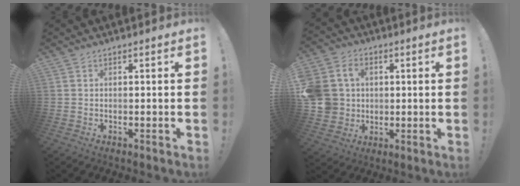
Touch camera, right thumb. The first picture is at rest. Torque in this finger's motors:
{"motor_torque": [1.46, 1.48, 0.14, -0.05, 0.06]}